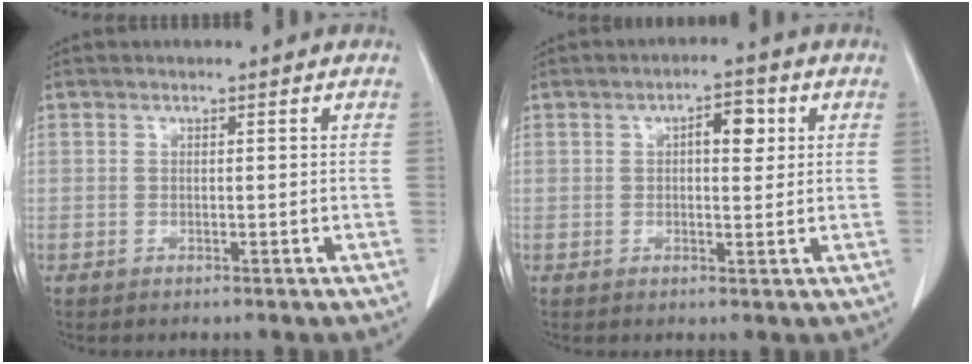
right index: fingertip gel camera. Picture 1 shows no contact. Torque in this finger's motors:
{"motor_torque": [0.06, 0.03, 0.08, 0.04]}